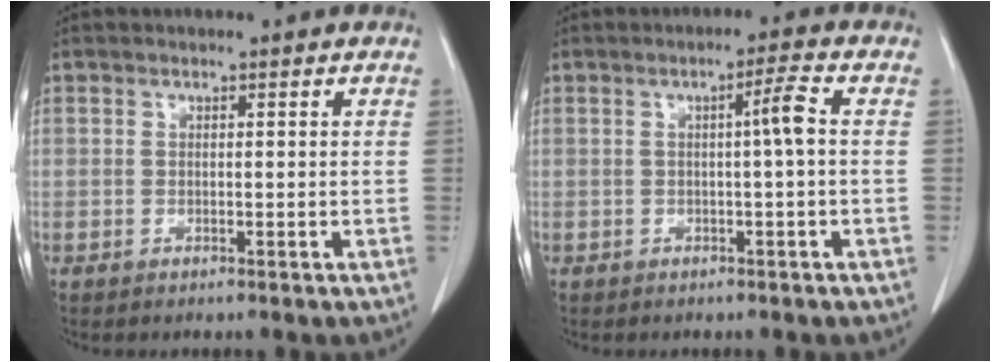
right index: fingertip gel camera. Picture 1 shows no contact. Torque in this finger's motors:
{"motor_torque": [0.02, 0.15, 0.10, 0.05]}